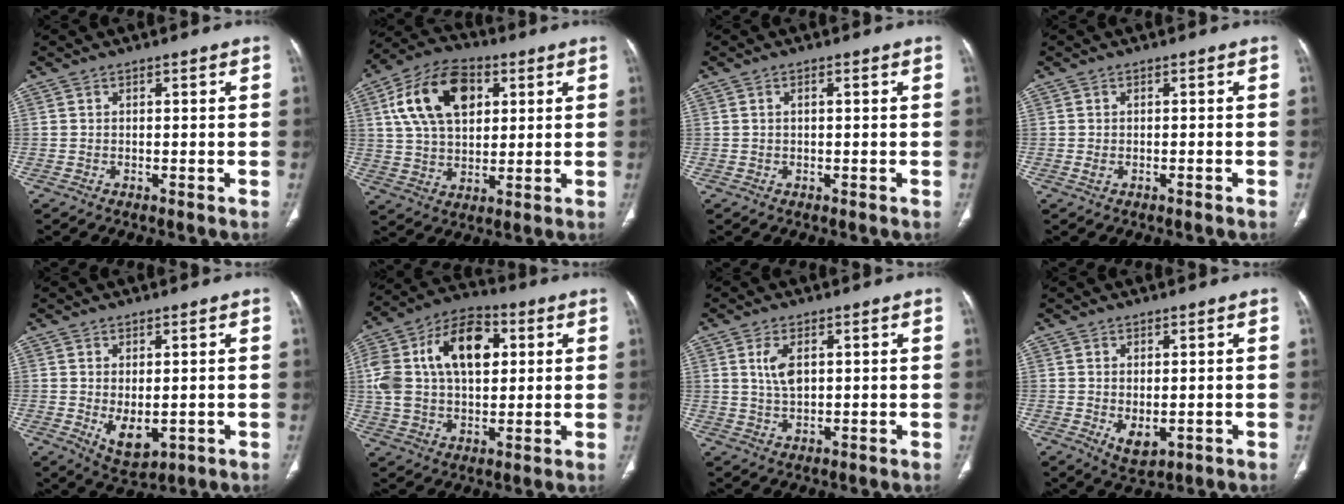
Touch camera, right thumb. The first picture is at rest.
{"total": 16.4, "force": [5.2, 10.1, 11.8], "torque": [-0.197, 0.003, 0.093]}
{"total": 0.9, "force": [0.2, 0.3, 0.8], "torque": [-0.021, 0.005, 0.004]}
{"total": 0.9, "force": [-0.4, 0.2, 0.8], "torque": [-0.025, 0.009, -0.003]}
{"total": 6.3, "force": [-0.9, 3.3, 5.3], "torque": [-0.078, -0.013, 0.005]}
{"total": 19.8, "force": [4.8, 12.0, 15.0], "torque": [-0.264, 0.017, 0.078]}
{"total": 4.8, "force": [1.4, 2.4, 3.9], "torque": [-0.078, -0.007, 0.033]}
{"total": 4.4, "force": [-0.8, 2.3, 3.7], "torque": [-0.056, -0.009, 0.004]}